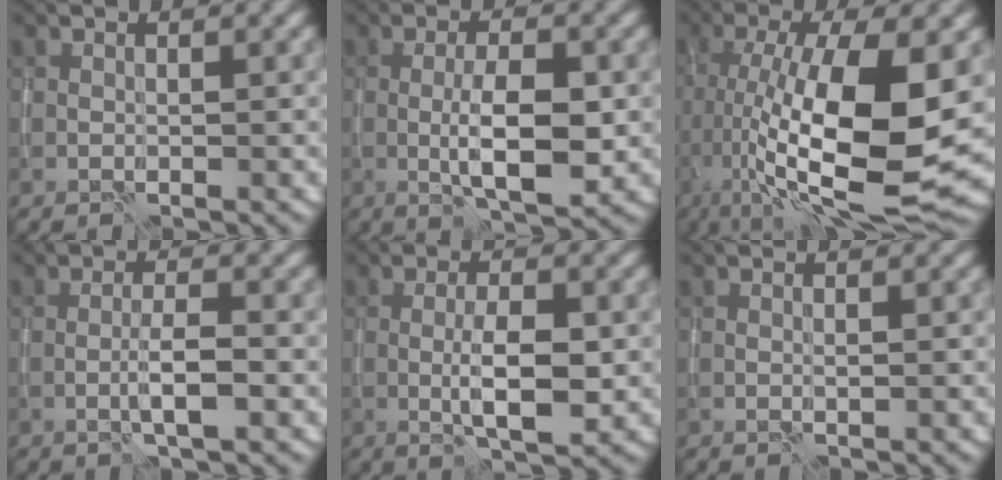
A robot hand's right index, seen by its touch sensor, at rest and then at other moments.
{"total": 5.6, "force": [-0.8, 1.7, 5.3], "torque": [-0.093, -0.004, -0.013]}
{"total": 14.5, "force": [-1.4, 5.1, 13.5], "torque": [-0.239, -0.014, -0.022]}
{"total": 2.5, "force": [-0.8, 0.2, 2.3], "torque": [-0.042, 0.001, -0.017]}
{"total": 4.3, "force": [-0.7, 1.2, 4.1], "torque": [-0.076, -0.003, -0.011]}
{"total": 0.0}